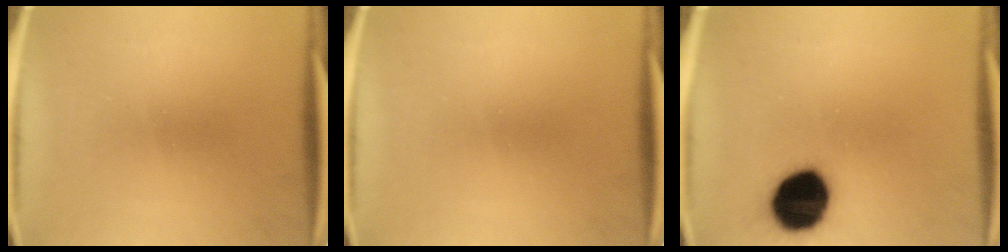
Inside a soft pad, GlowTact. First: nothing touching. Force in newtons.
{"total": 0.0}
{"total": 16.4}